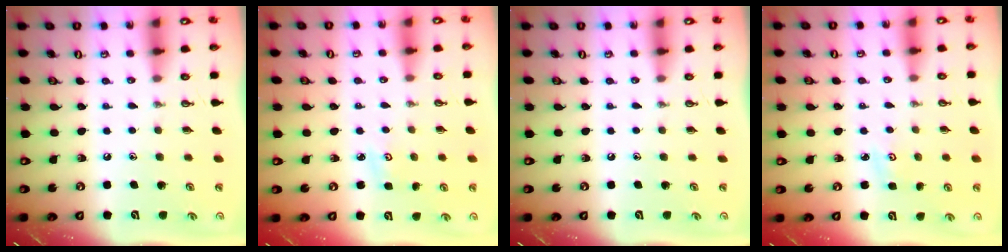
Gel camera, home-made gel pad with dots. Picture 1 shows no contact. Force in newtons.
{"total": 2.5, "press": 2.4, "slide": 0.4}
{"total": 0.0}
{"total": 2.5, "press": 2.4, "slide": 0.4}